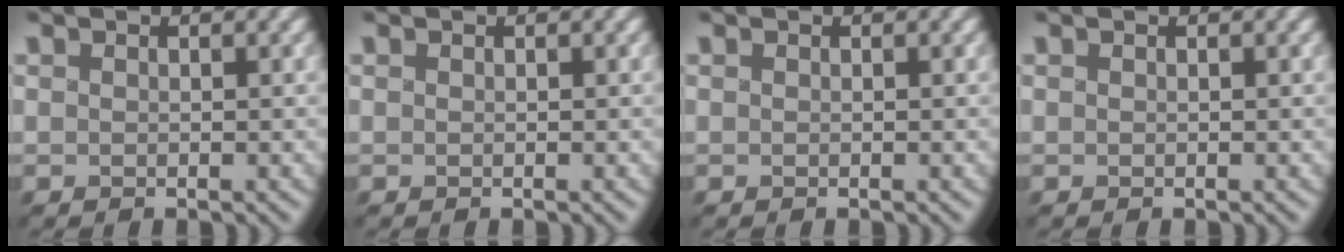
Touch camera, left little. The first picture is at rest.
{"total": 0.0}
{"total": 0.0}
{"total": 0.0}